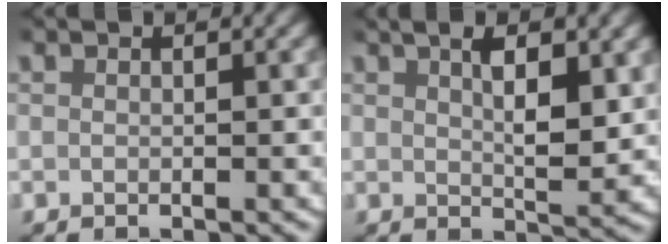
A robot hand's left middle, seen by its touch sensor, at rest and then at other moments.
{"total": 4.9, "force": [2.3, 1.8, 4.0], "torque": [-0.053, -0.003, 0.039]}